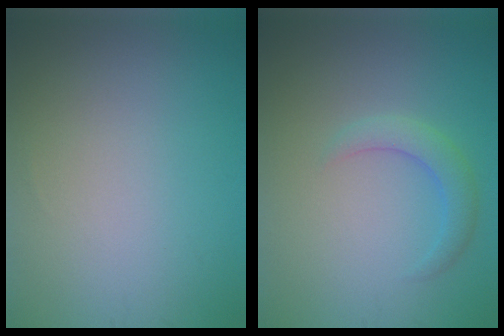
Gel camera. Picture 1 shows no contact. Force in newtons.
{"total": 2.3, "press": 2.3, "slide": 0.1}